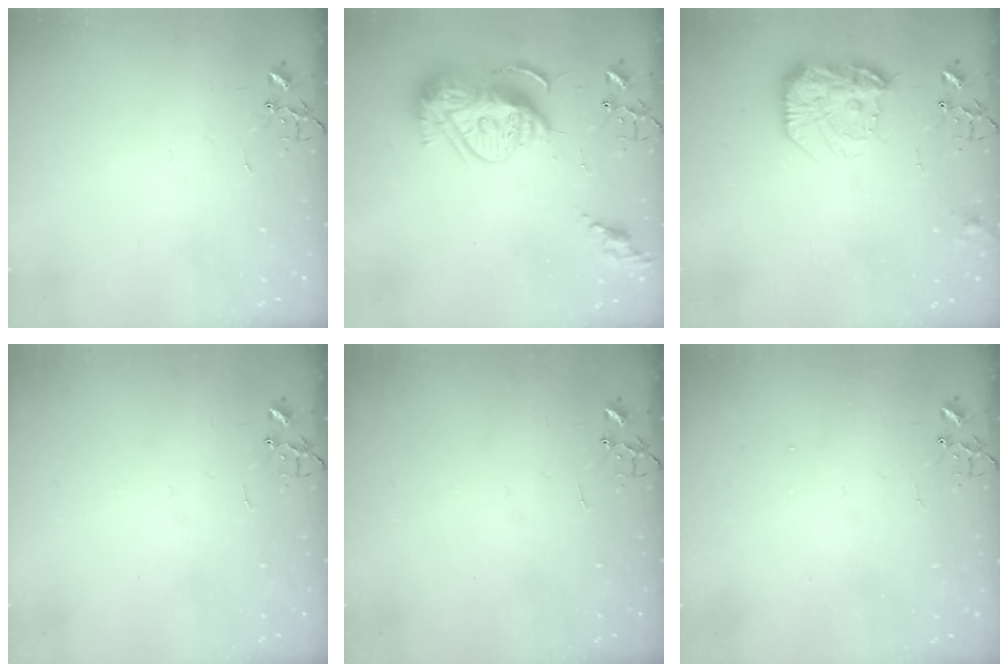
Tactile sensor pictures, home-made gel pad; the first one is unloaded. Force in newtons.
{"total": 16.1, "press": 16.0, "slide": 1.7}
{"total": 17.2, "press": 17.1, "slide": 1.2}
{"total": 0.0}
{"total": 0.0}
{"total": 1.4, "press": 1.4, "slide": 0.3}